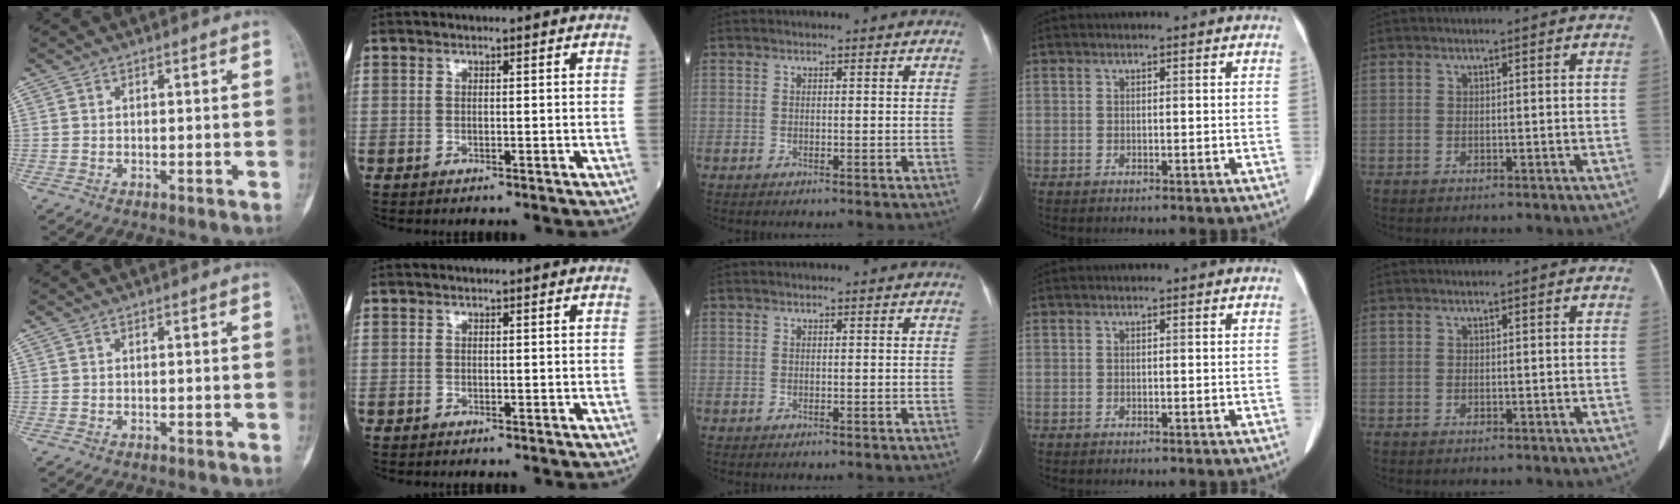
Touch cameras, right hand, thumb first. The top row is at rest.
{}